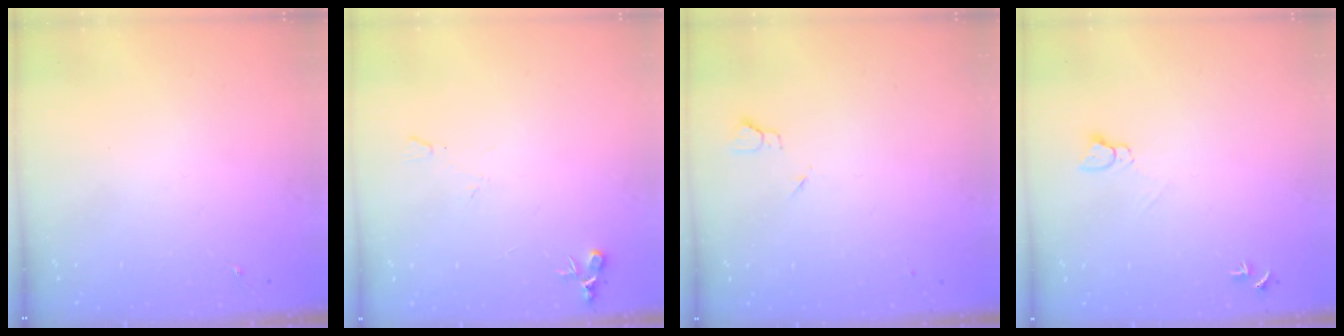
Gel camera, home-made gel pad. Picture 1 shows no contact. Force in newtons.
{"total": 6.9, "press": 6.9, "slide": 0.7}
{"total": 2.7, "press": 2.6, "slide": 0.3}
{"total": 4.4, "press": 4.4, "slide": 0.4}